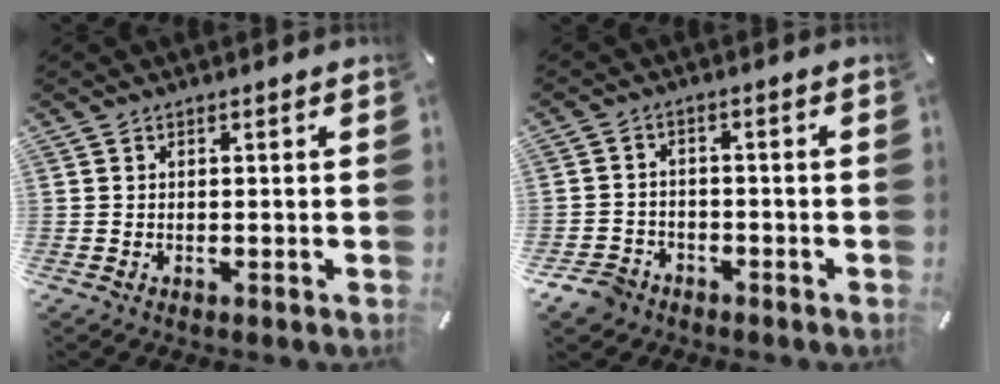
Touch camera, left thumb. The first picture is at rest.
{"total": 5.1, "force": [-3.7, 3.3, 1.3], "torque": [-0.038, 0.017, -0.074]}